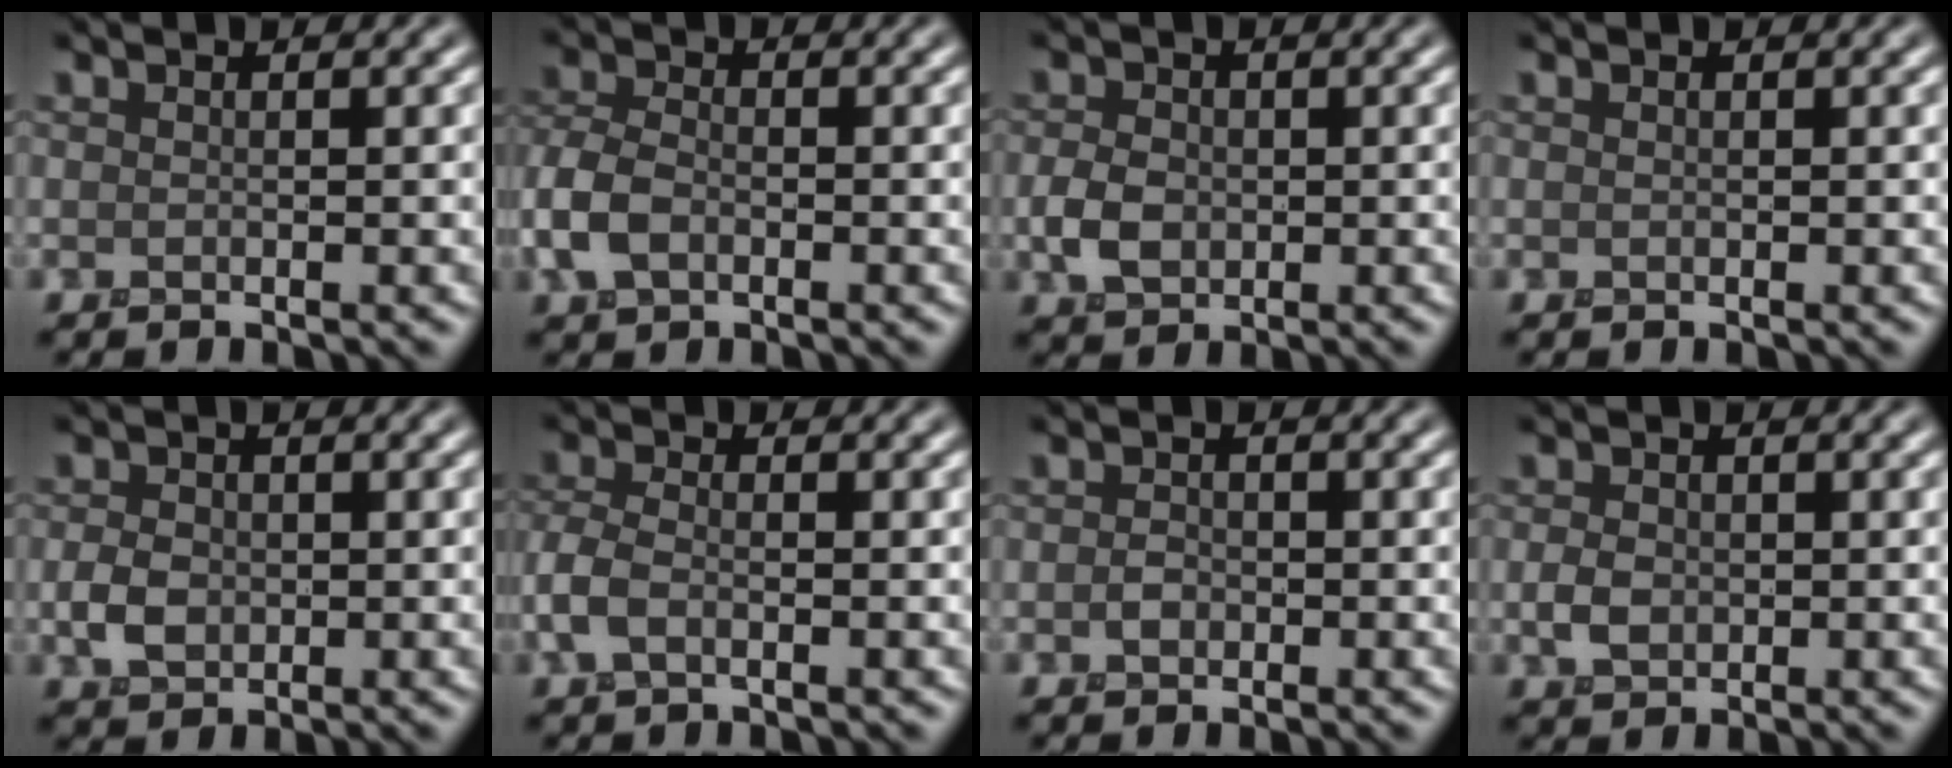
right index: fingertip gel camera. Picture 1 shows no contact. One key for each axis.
{"total": 3.6, "fx": -1.5, "fy": 2.3, "fz": 2.4, "tx": -0.060, "ty": 0.004, "tz": -0.041}
{"total": 2.7, "fx": -0.4, "fy": 2.1, "fz": 1.6, "tx": -0.038, "ty": 0.001, "tz": -0.012}
{"total": 0.0}
{"total": 2.3, "fx": -0.2, "fy": 1.8, "fz": 1.3, "tx": -0.031, "ty": 0.000, "tz": -0.009}
{"total": 2.6, "fx": -1.2, "fy": 1.3, "fz": 1.9, "tx": -0.051, "ty": 0.003, "tz": -0.033}
{"total": 1.0, "fx": -0.4, "fy": 0.8, "fz": 0.4, "tx": -0.009, "ty": 0.000, "tz": -0.011}
{"total": 1.7, "fx": -0.1, "fy": 1.4, "fz": 1.0, "tx": -0.023, "ty": 0.000, "tz": -0.007}